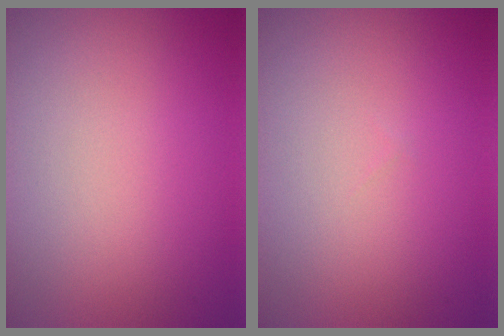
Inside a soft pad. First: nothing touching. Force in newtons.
{"total": 0.0}